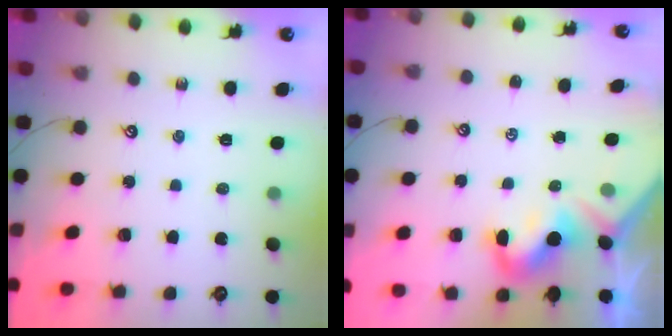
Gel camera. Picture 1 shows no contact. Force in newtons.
{"total": 5.5, "press": 5.4, "slide": 0.9}